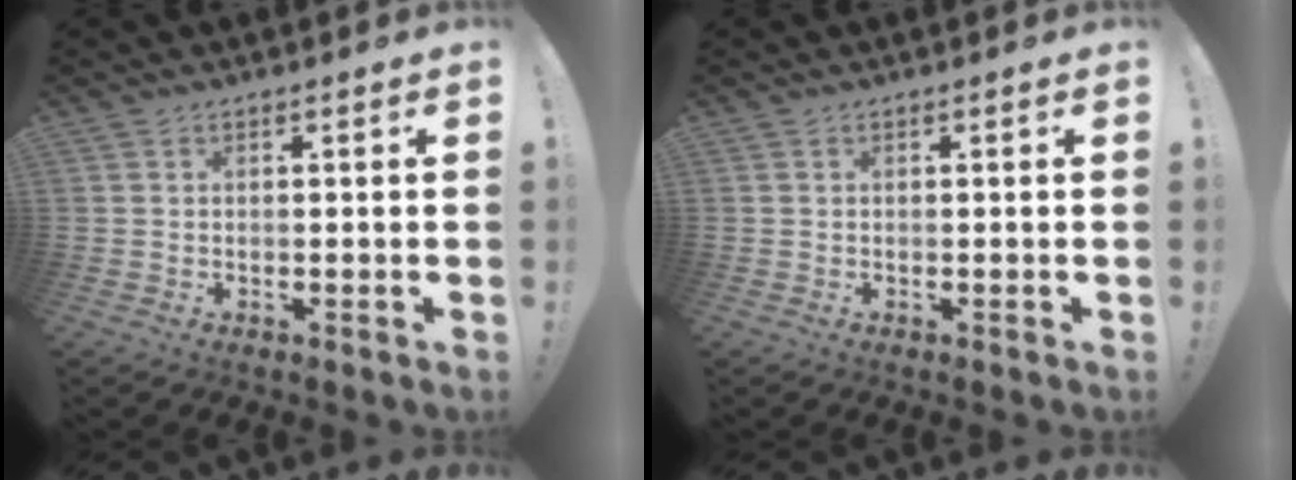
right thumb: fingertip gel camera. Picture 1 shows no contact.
{"total": 0.0}